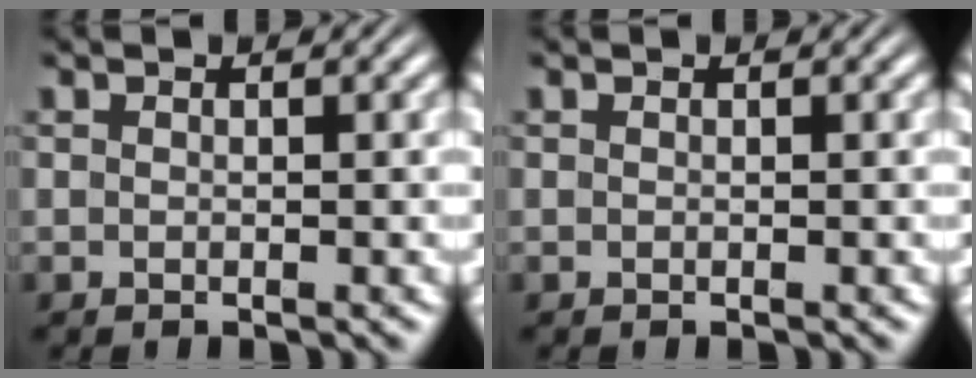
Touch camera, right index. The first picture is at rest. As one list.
[{"total": 0.0}]